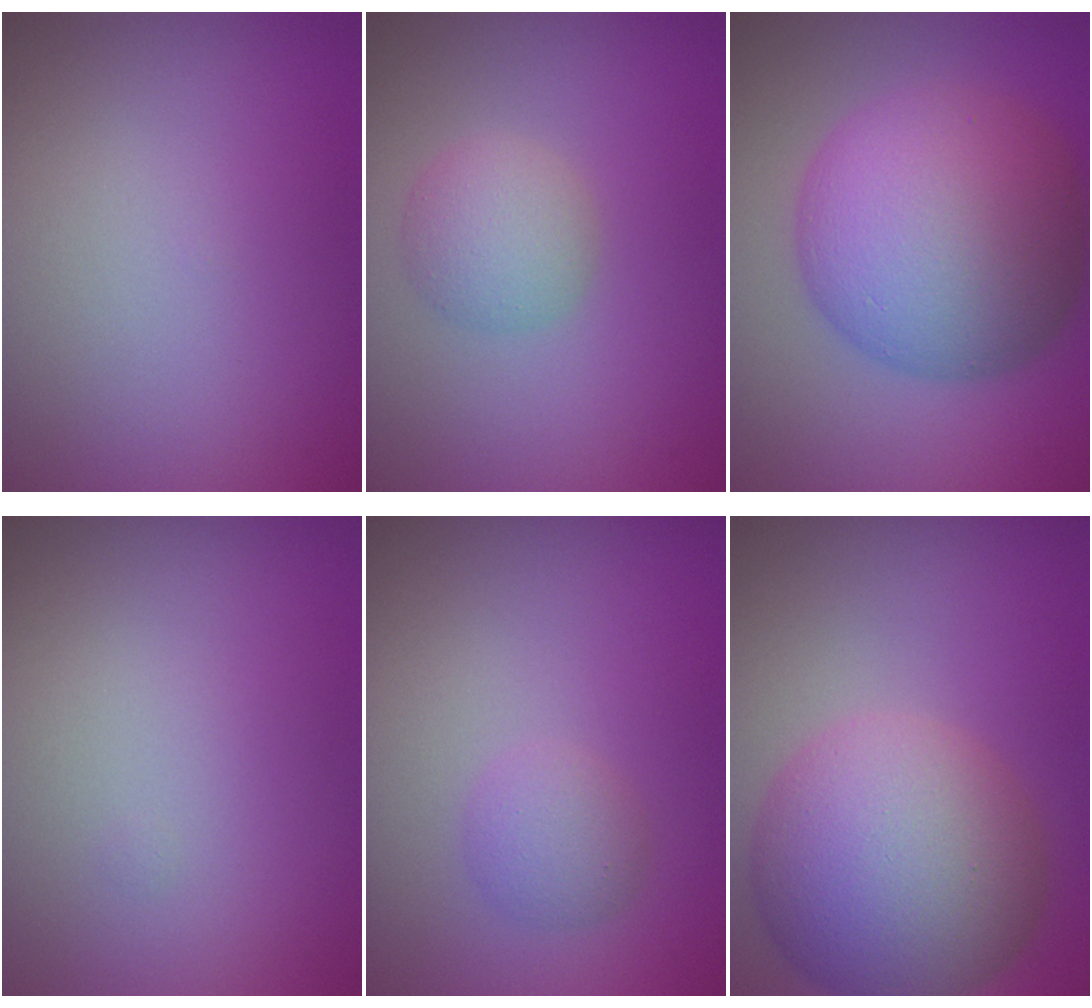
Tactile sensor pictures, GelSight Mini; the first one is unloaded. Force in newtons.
{"total": 2.7, "press": 2.7, "slide": 0.1}
{"total": 11.6, "press": 11.6, "slide": 0.3}
{"total": 0.0}
{"total": 1.9, "press": 1.9, "slide": 0.1}
{"total": 10.6, "press": 10.6, "slide": 0.6}